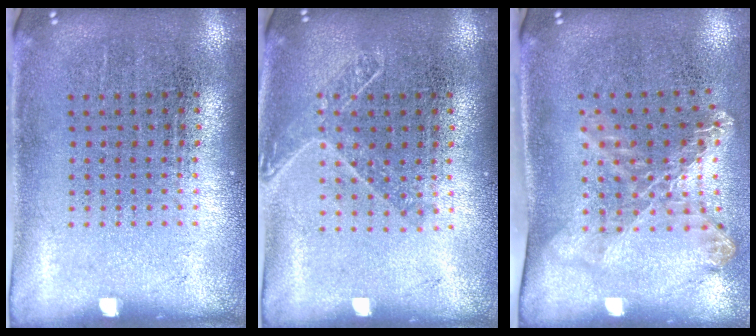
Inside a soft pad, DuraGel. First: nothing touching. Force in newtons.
{"total": 1.3, "press": 1.1, "slide": 0.7}
{"total": 1.8, "press": 1.3, "slide": 1.2}